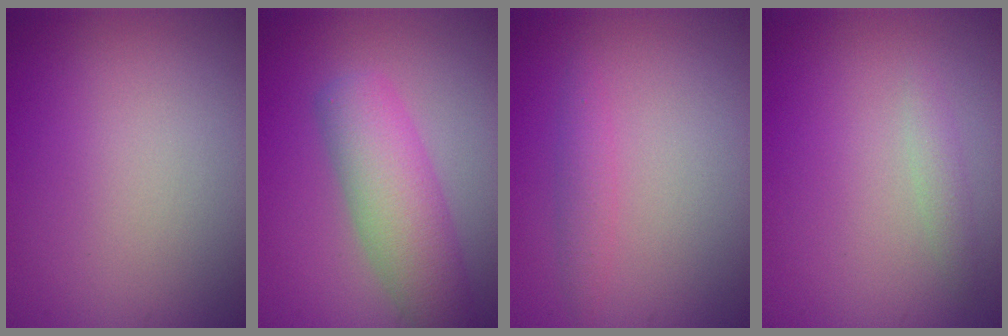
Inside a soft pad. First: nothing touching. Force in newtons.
{"total": 5.6, "press": 5.6, "slide": 0.4}
{"total": 1.4, "press": 1.4, "slide": 0.1}
{"total": 1.1, "press": 1.1, "slide": 0.0}